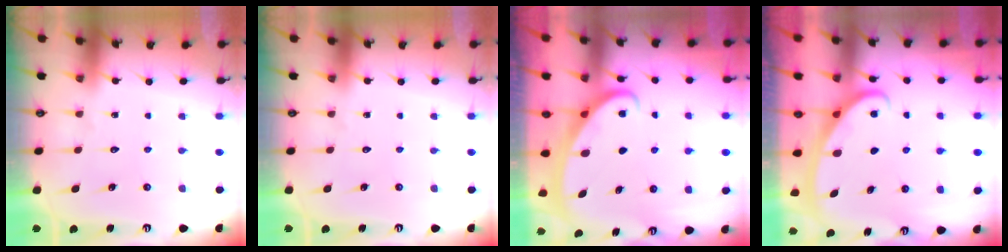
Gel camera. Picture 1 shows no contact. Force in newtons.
{"total": 0.0}
{"total": 2.7, "press": 2.6, "slide": 0.3}
{"total": 2.9, "press": 2.8, "slide": 0.4}